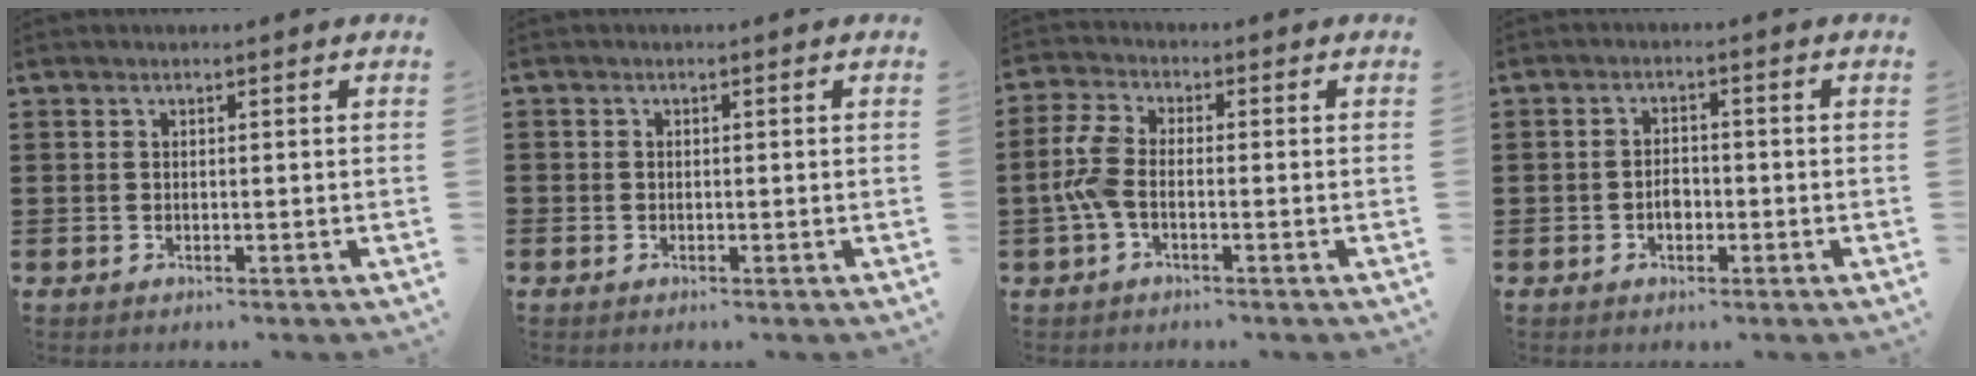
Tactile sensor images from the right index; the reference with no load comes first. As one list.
[{"total": 0.5, "force": [-0.3, 0.4, 0.1], "torque": [-0.002, 0.001, -0.008]}, {"total": 5.0, "force": [-1.2, 2.4, 4.2], "torque": [-0.109, -0.004, -0.031]}, {"total": 2.4, "force": [-0.8, 1.5, 1.7], "torque": [-0.026, -0.002, -0.017]}]